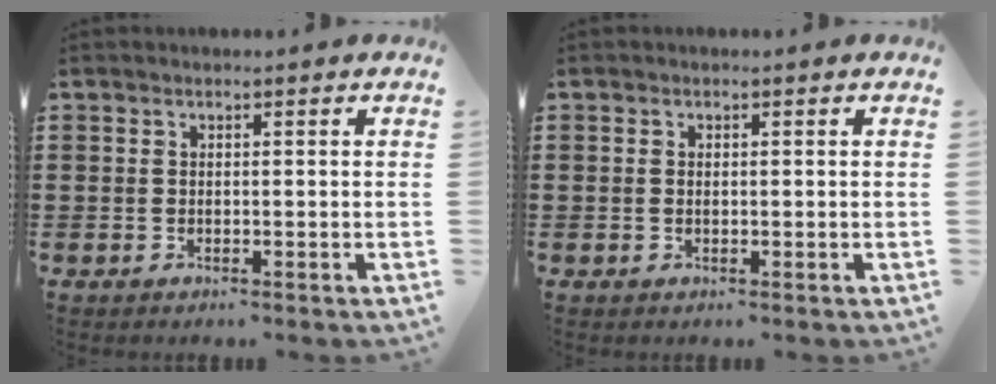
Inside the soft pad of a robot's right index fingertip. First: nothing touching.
{"total": 0.6, "force": [0.1, 0.3, 0.5], "torque": [-0.011, 0.000, 0.002]}